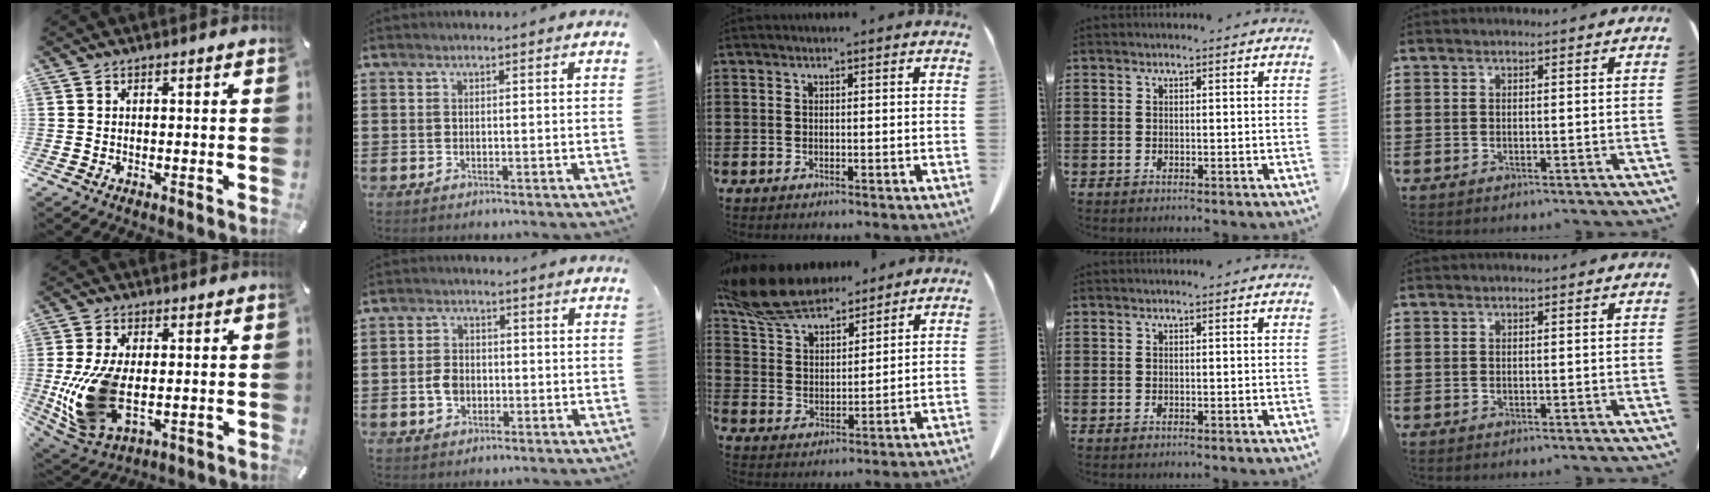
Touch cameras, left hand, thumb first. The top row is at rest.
{"thumb": {"total": 15.4, "force": [-1.2, 9.0, 12.4], "torque": [-0.270, -0.022, -0.018]}, "index": {"total": 3.5, "force": [-0.8, 2.6, 2.1], "torque": [-0.051, 0.001, -0.018]}, "middle": {"total": 10.8, "force": [9.5, 2.9, 4.3], "torque": [-0.121, -0.033, 0.180]}}